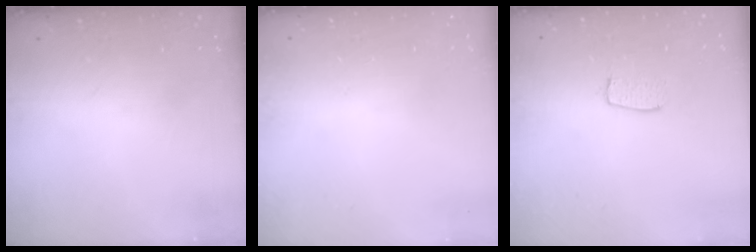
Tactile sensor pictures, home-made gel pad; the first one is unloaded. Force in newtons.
{"total": 0.0}
{"total": 5.9, "press": 5.9, "slide": 0.3}